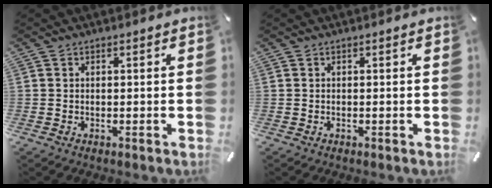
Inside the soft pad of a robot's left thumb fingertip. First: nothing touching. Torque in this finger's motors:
{"motor_torque": [0.00, 0.00, 0.00, 0.00, 0.00]}